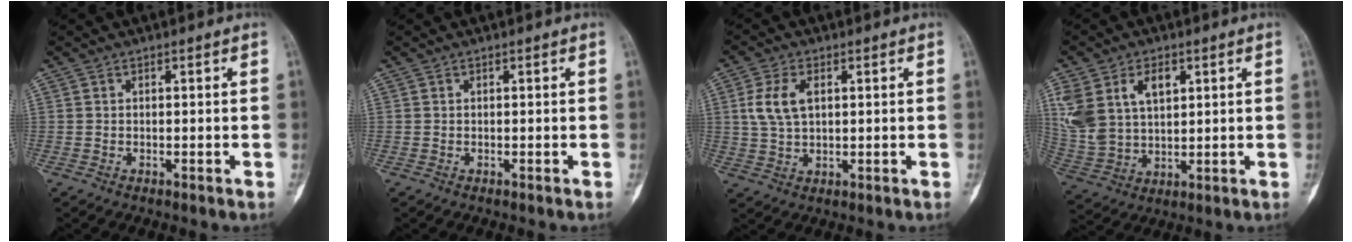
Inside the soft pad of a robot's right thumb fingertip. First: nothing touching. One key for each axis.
{"total": 0.0}
{"total": 6.8, "fx": 1.7, "fy": 4.0, "fz": 5.3, "tx": -0.112, "ty": 0.001, "tz": 0.034}
{"total": 13.7, "fx": 5.1, "fy": 8.8, "fz": 9.2, "tx": -0.184, "ty": -0.006, "tz": 0.114}